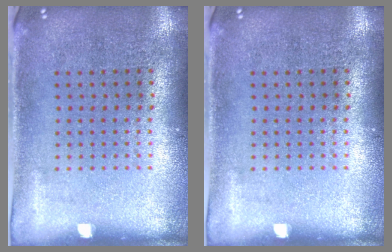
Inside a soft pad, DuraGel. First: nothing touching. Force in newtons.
{"total": 0.0}